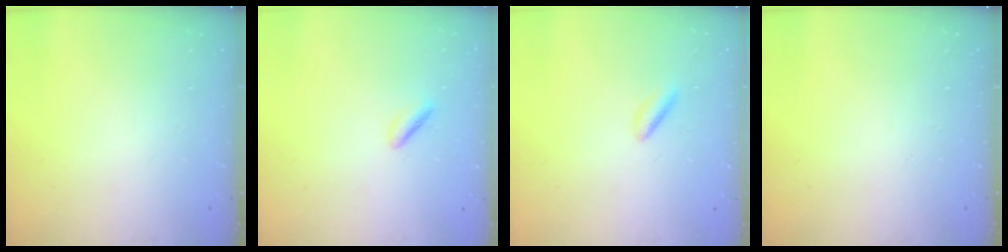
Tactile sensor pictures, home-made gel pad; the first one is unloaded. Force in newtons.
{"total": 1.6, "press": 1.2, "slide": 0.9}
{"total": 4.2, "press": 4.1, "slide": 1.0}
{"total": 0.0}